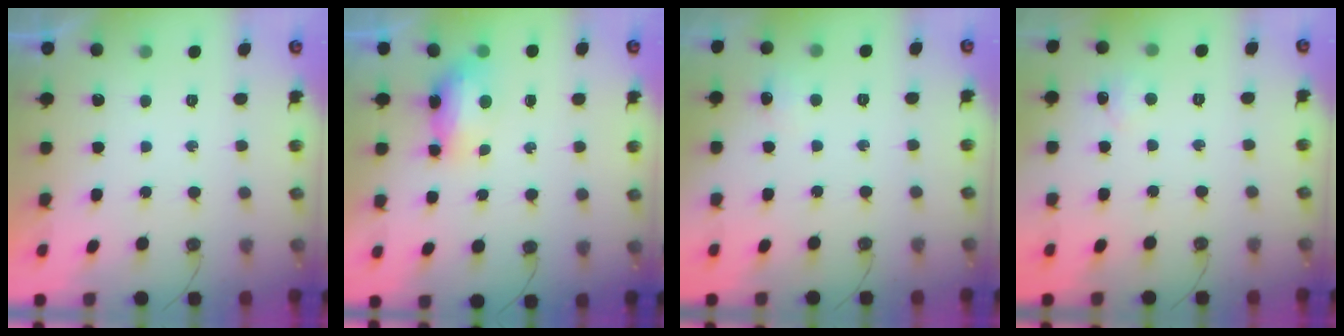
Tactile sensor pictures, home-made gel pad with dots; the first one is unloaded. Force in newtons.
{"total": 7.7, "press": 7.6, "slide": 1.1}
{"total": 5.0, "press": 4.9, "slide": 1.1}
{"total": 4.4, "press": 4.4, "slide": 0.6}